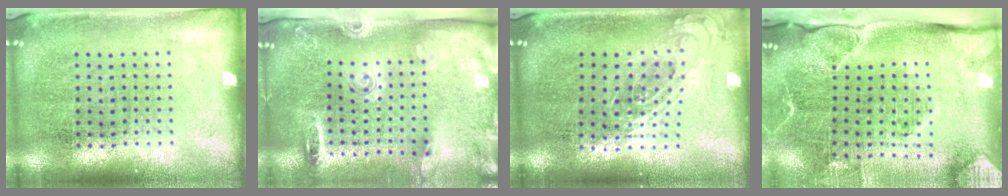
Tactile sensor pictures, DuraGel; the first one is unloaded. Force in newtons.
{"total": 2.7, "press": 1.9, "slide": 2.0}
{"total": 0.8, "press": 0.8, "slide": 0.3}
{"total": 3.0, "press": 2.3, "slide": 1.9}